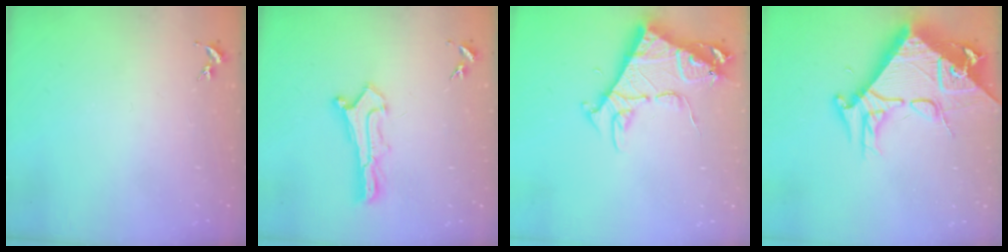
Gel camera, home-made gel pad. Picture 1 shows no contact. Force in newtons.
{"total": 1.1, "press": 1.1, "slide": 0.1}
{"total": 7.9, "press": 7.9, "slide": 0.9}
{"total": 17.0, "press": 16.9, "slide": 1.6}